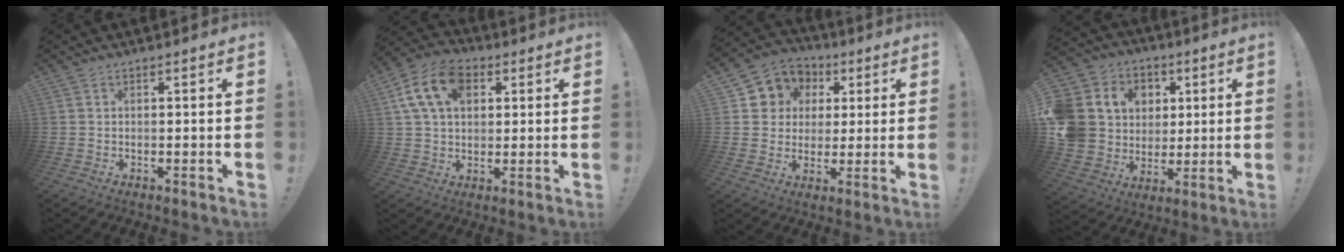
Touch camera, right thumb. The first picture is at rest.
{"total": 14.4, "force": [5.2, 9.9, 9.0], "torque": [-0.155, -0.003, 0.102]}
{"total": 8.9, "force": [2.1, 8.4, 1.9], "torque": [-0.022, -0.015, 0.047]}
{"total": 14.1, "force": [2.6, 13.1, 4.6], "torque": [-0.082, -0.008, 0.080]}